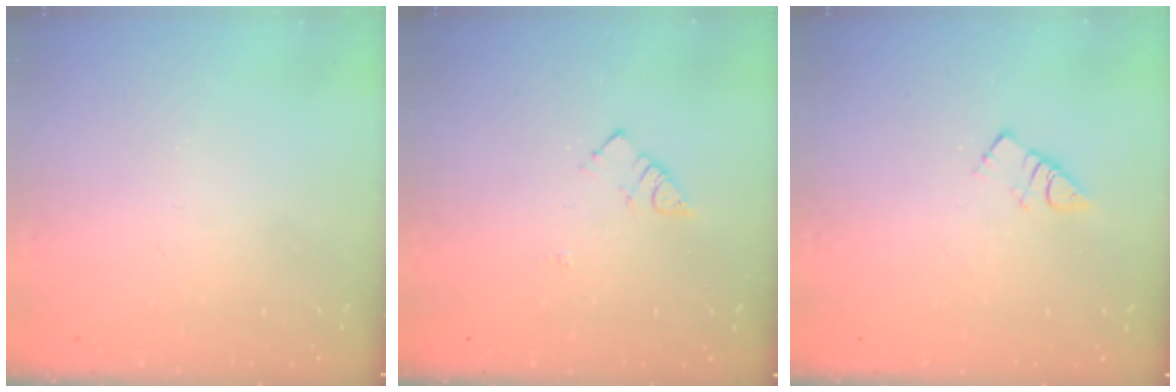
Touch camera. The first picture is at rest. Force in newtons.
{"total": 3.9, "press": 3.8, "slide": 0.5}
{"total": 3.9, "press": 3.9, "slide": 0.3}